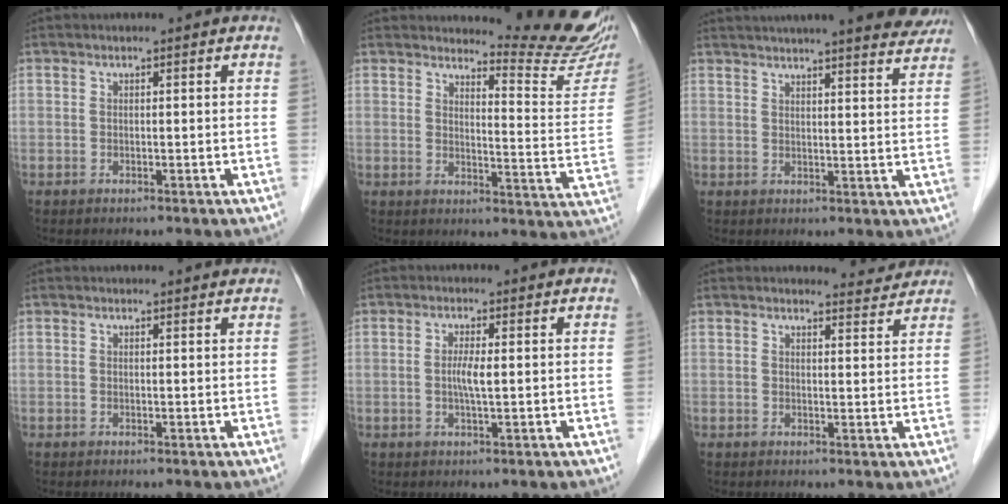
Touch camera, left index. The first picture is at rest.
{"total": 12.9, "force": [12.6, -0.4, 2.4], "torque": [-0.025, -0.103, 0.139]}
{"total": 20.5, "force": [18.5, 2.3, 8.4], "torque": [-0.123, 0.000, 0.227]}
{"total": 1.8, "force": [1.8, 0.2, 0.2], "torque": [-0.009, 0.003, 0.018]}
{"total": 2.6, "force": [0.1, 0.1, 2.6], "torque": [-0.053, -0.002, 0.001]}
{"total": 3.1, "force": [3.1, 0.3, -0.5], "torque": [-0.003, -0.010, 0.033]}